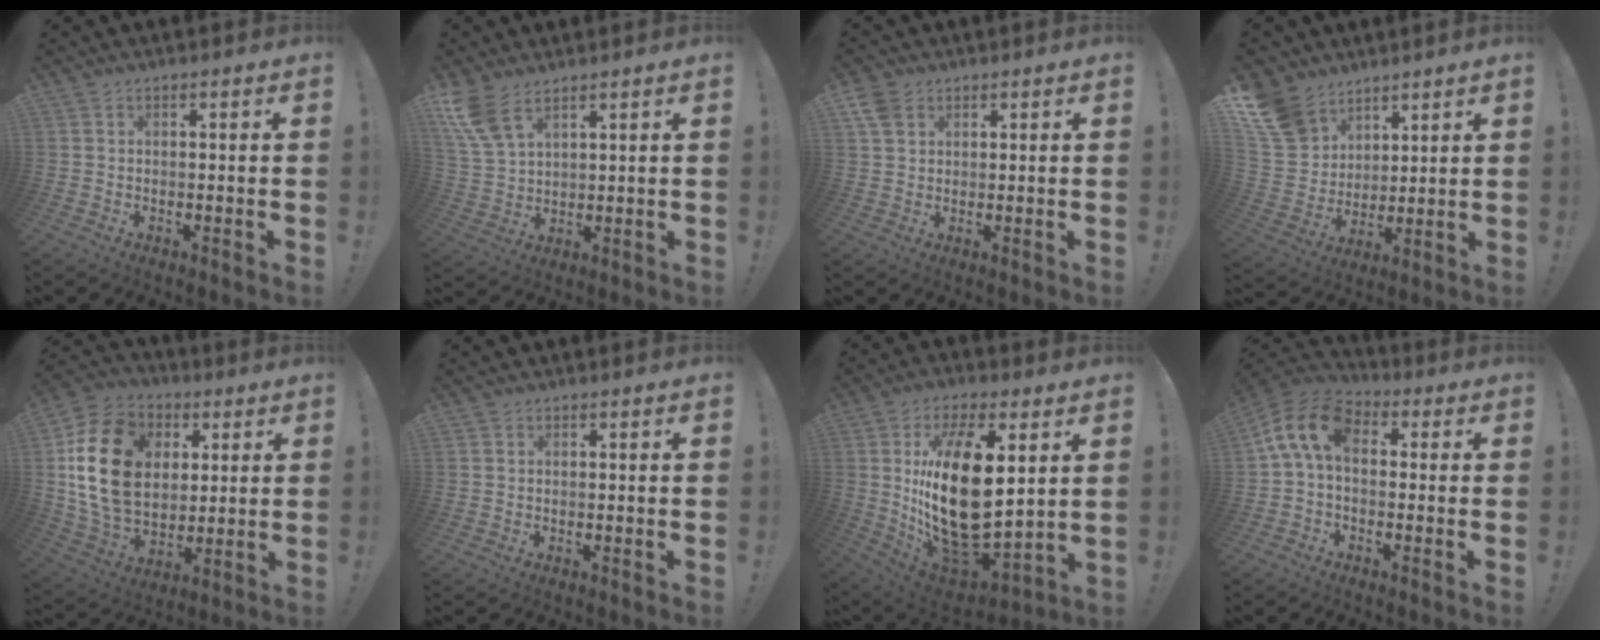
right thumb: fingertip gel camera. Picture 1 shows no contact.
{"total": 8.8, "force": [6.0, 3.8, 5.2], "torque": [-0.109, -0.021, 0.118]}
{"total": 5.2, "force": [2.7, 3.6, 2.5], "torque": [-0.039, -0.006, 0.052]}
{"total": 13.0, "force": [8.7, 8.8, 3.9], "torque": [-0.077, -0.061, 0.176]}
{"total": 24.9, "force": [4.6, 17.4, 17.2], "torque": [-0.328, -0.013, 0.085]}
{"total": 0.0}
{"total": 26.3, "force": [4.4, 13.4, 22.2], "torque": [-0.431, -0.042, 0.086]}
{"total": 12.2, "force": [2.3, 7.2, 9.6], "torque": [-0.203, 0.014, 0.045]}